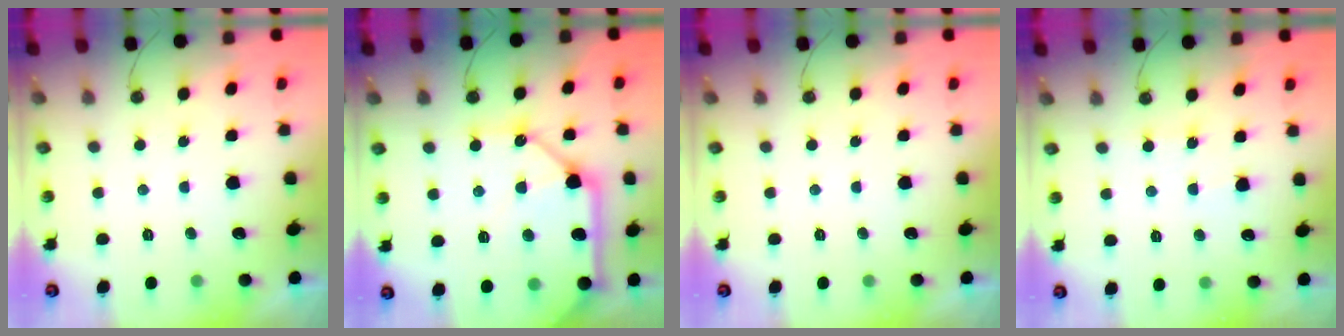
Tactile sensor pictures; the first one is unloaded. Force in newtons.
{"total": 21.5, "press": 21.3, "slide": 2.8}
{"total": 0.0}
{"total": 2.4, "press": 2.3, "slide": 0.4}